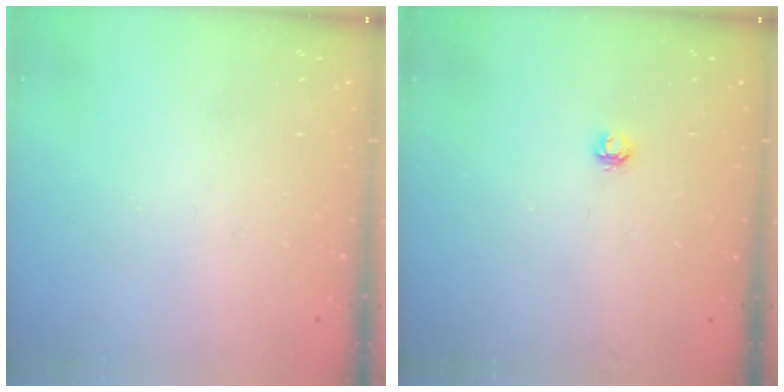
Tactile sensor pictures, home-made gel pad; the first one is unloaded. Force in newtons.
{"total": 3.6, "press": 3.6, "slide": 0.3}